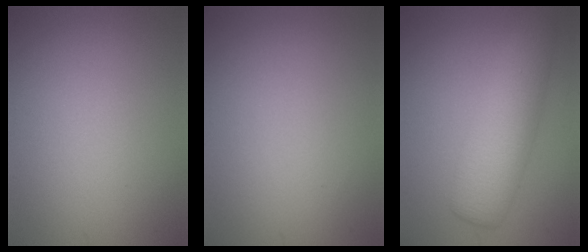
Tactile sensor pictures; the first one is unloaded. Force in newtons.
{"total": 0.0}
{"total": 5.9, "press": 5.9, "slide": 0.3}